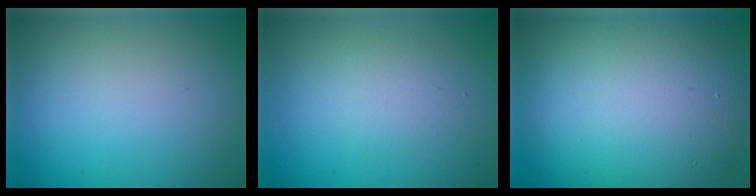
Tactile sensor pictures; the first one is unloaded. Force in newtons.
{"total": 1.9, "press": 1.9, "slide": 0.1}
{"total": 12.9, "press": 12.8, "slide": 1.1}